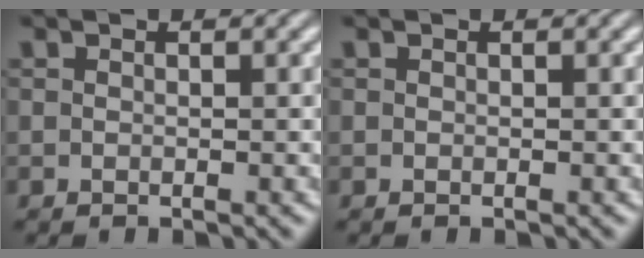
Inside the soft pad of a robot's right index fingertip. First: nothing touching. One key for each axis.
{"total": 0.0}